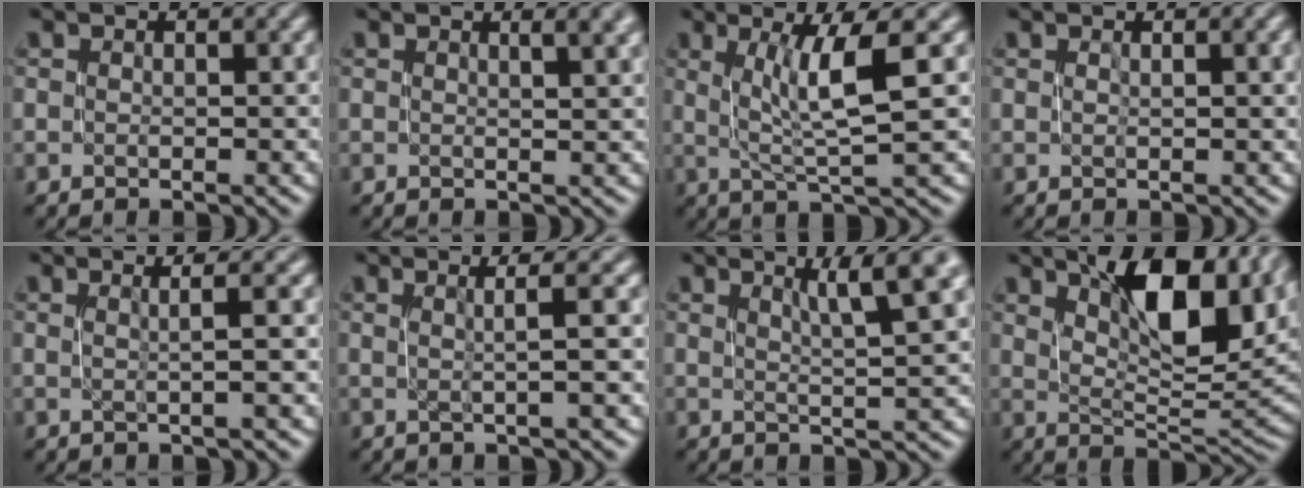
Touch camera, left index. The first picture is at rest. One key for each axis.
{"total": 3.5, "fx": 1.3, "fy": 1.4, "fz": 2.9, "tx": -0.014, "ty": 0.011, "tz": 0.009}
{"total": 5.3, "fx": 1.5, "fy": 0.9, "fz": 5.0, "tx": -0.084, "ty": 0.003, "tz": 0.028}
{"total": 2.4, "fx": 0.5, "fy": 0.8, "fz": 2.2, "tx": -0.020, "ty": 0.006, "tz": 0.003}
{"total": 2.2, "fx": 0.4, "fy": 0.4, "fz": 2.1, "tx": -0.033, "ty": 0.007, "tz": 0.002}
{"total": 2.5, "fx": 0.6, "fy": 0.3, "fz": 2.5, "tx": -0.039, "ty": 0.010, "tz": 0.006}
{"total": 5.7, "fx": 2.6, "fy": 0.9, "fz": 5.0, "tx": -0.058, "ty": 0.009, "tz": 0.042}
{"total": 11.9, "fx": 5.6, "fy": 4.6, "fz": 9.5, "tx": -0.135, "ty": 0.015, "tz": 0.095}